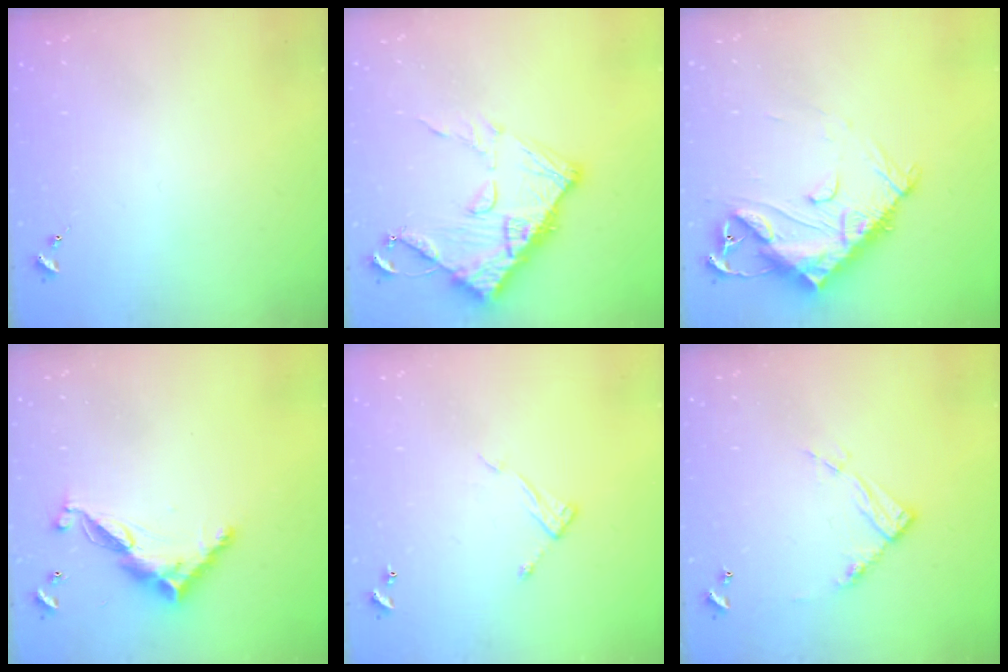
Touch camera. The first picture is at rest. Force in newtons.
{"total": 14.5, "press": 14.5, "slide": 1.4}
{"total": 14.6, "press": 14.5, "slide": 1.1}
{"total": 11.6, "press": 11.6, "slide": 0.3}
{"total": 7.3, "press": 7.3, "slide": 0.4}
{"total": 11.8, "press": 11.7, "slide": 1.1}